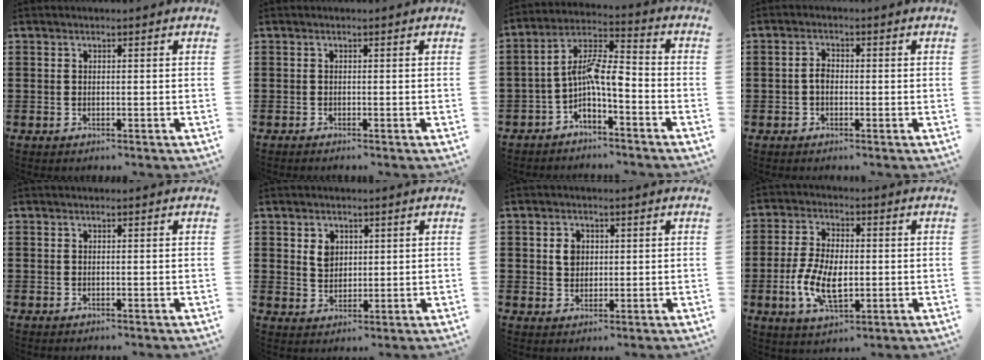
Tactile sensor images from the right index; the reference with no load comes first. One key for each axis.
{"total": 0.5, "fx": -0.5, "fy": -0.1, "fz": 0.0, "tx": 0.000, "ty": -0.002, "tz": -0.010}
{"total": 7.4, "fx": -2.2, "fy": 2.6, "fz": 6.6, "tx": -0.134, "ty": 0.001, "tz": -0.044}
{"total": 2.1, "fx": -0.5, "fy": 1.3, "fz": 1.6, "tx": -0.039, "ty": 0.000, "tz": -0.013}
{"total": 0.0}
{"total": 3.2, "fx": 1.3, "fy": 2.5, "fz": 1.6, "tx": -0.032, "ty": 0.006, "tz": 0.022}
{"total": 2.9, "fx": 0.6, "fy": 2.4, "fz": 1.6, "tx": -0.038, "ty": 0.011, "tz": 0.010}
{"total": 8.1, "fx": -1.5, "fy": 4.0, "fz": 6.9, "tx": -0.160, "ty": -0.003, "tz": -0.034}